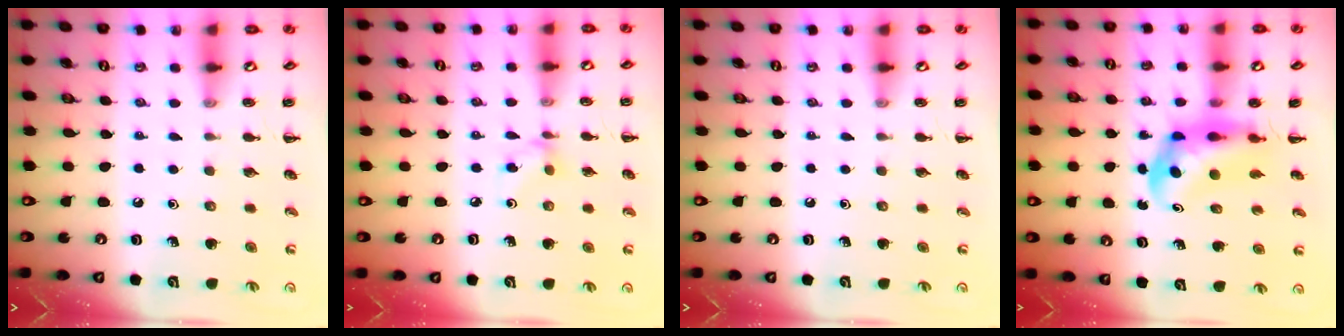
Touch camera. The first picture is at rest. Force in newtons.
{"total": 3.4, "press": 3.3, "slide": 1.1}
{"total": 0.0}
{"total": 6.0, "press": 5.8, "slide": 1.3}